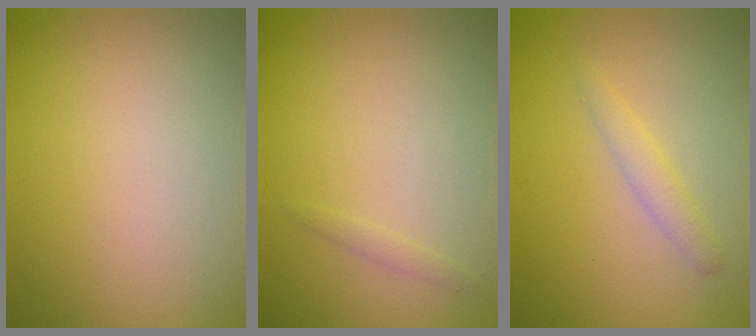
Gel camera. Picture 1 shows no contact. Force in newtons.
{"total": 0.6, "press": 0.6, "slide": 0.0}
{"total": 1.4, "press": 1.4, "slide": 0.1}